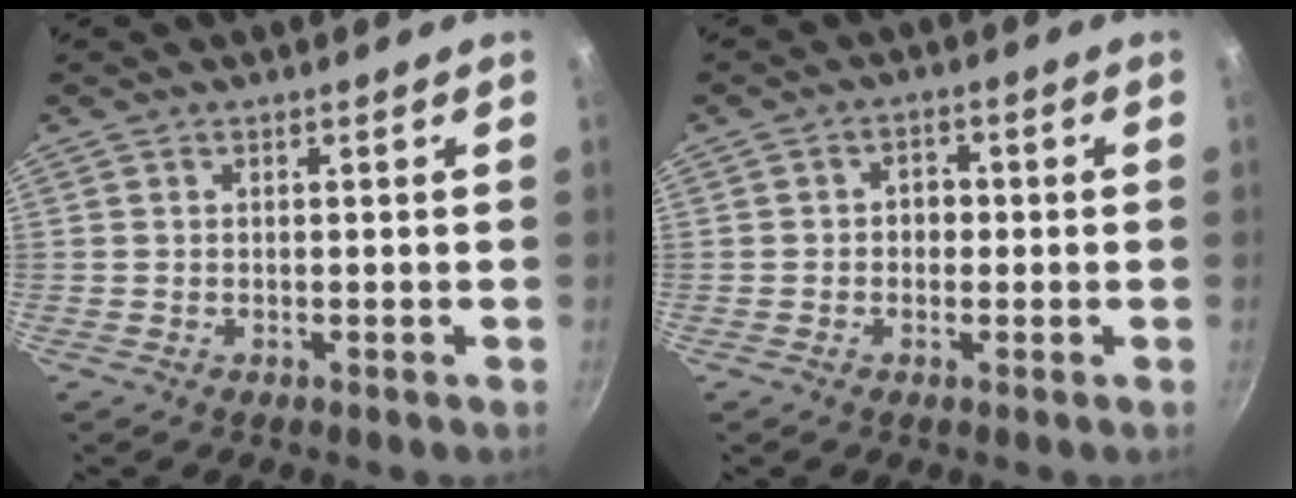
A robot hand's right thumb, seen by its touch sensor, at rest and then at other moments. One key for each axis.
{"total": 3.4, "fx": -0.3, "fy": 2.8, "fz": 1.8, "tx": -0.004, "ty": 0.010, "tz": -0.008}